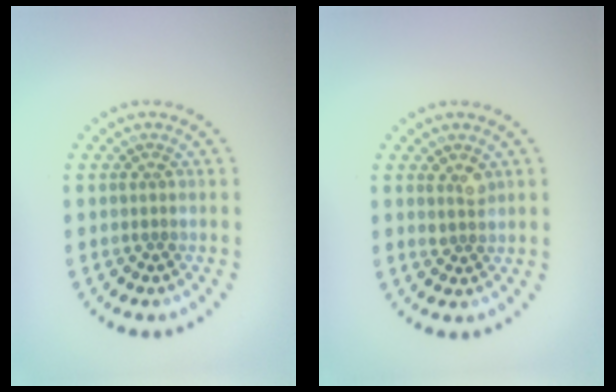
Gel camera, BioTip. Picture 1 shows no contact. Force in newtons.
{"total": 1.6, "press": 1.4, "slide": 0.8}